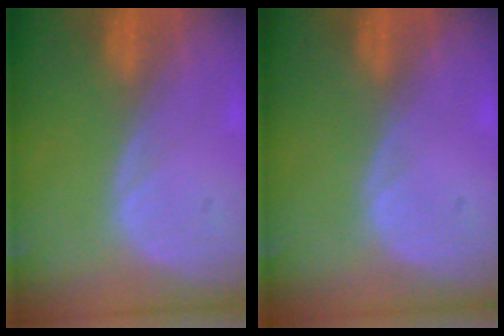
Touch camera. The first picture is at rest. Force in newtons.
{"total": 0.0}